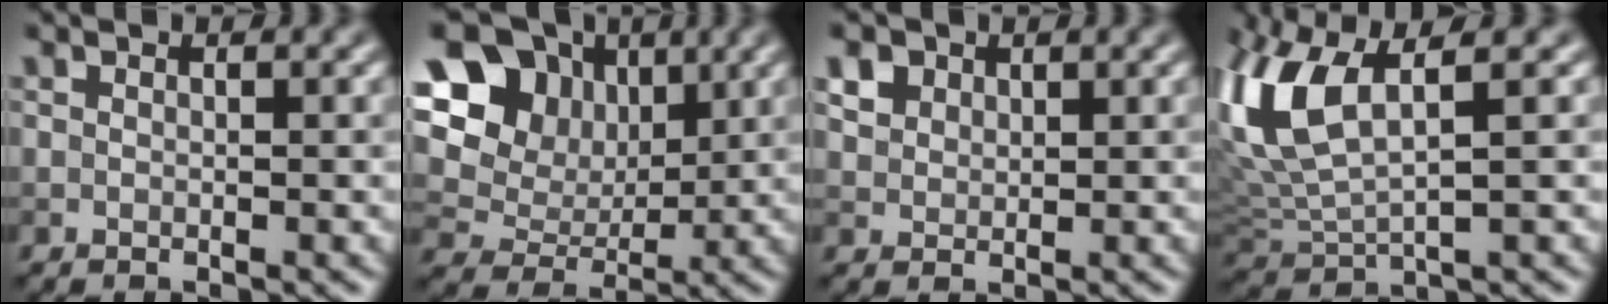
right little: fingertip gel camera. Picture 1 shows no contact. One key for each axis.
{"total": 13.5, "fx": 4.9, "fy": 10.5, "fz": 6.9, "tx": -0.145, "ty": 0.035, "tz": 0.084}
{"total": 2.6, "fx": 1.6, "fy": 1.9, "fz": 1.0, "tx": -0.031, "ty": 0.003, "tz": 0.035}
{"total": 8.1, "fx": 2.9, "fy": 3.4, "fz": 6.7, "tx": -0.170, "ty": 0.010, "tz": 0.058}